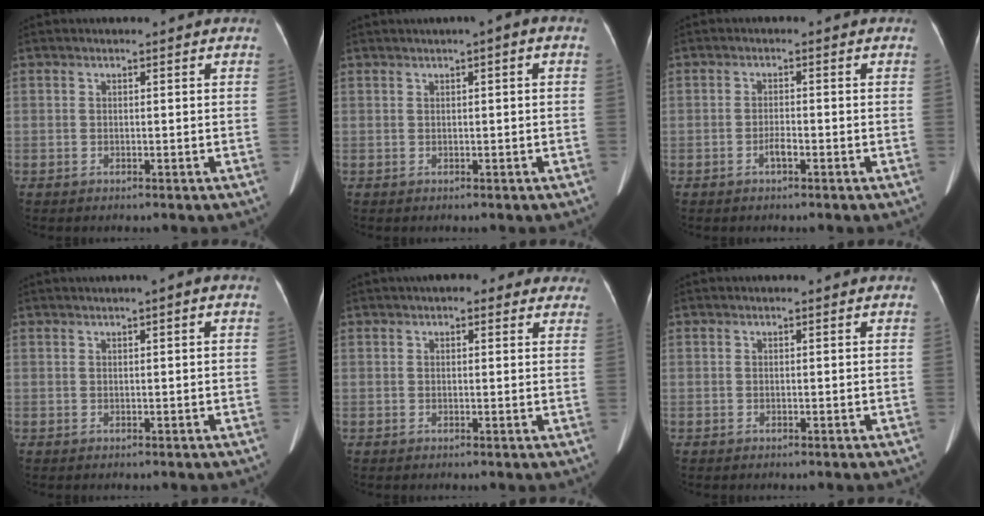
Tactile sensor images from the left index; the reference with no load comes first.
{"total": 2.0, "force": [0.5, 0.1, 2.0], "torque": [-0.030, 0.009, 0.006]}
{"total": 1.7, "force": [-1.0, 0.3, 1.3], "torque": [-0.023, 0.001, -0.019]}
{"total": 1.7, "force": [0.7, 0.0, 1.5], "torque": [-0.029, 0.008, 0.010]}
{"total": 7.5, "force": [5.7, 2.6, 4.1], "torque": [-0.034, 0.022, 0.061]}
{"total": 0.0}